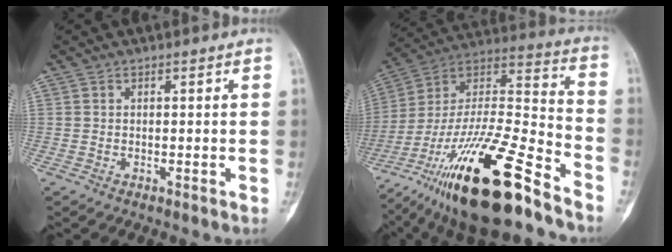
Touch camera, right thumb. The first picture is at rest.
{"total": 28.8, "force": [-19.0, 6.8, 20.6], "torque": [-0.370, 0.056, -0.333]}